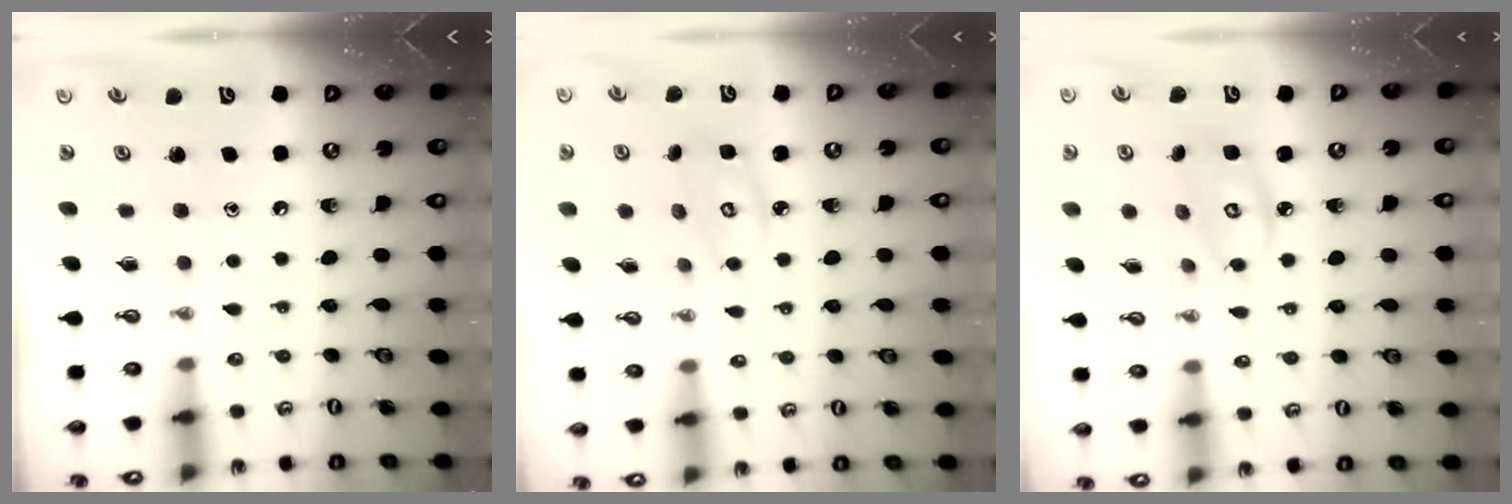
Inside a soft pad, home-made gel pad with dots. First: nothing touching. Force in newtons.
{"total": 4.2, "press": 4.2, "slide": 0.2}
{"total": 6.2, "press": 6.2, "slide": 0.3}